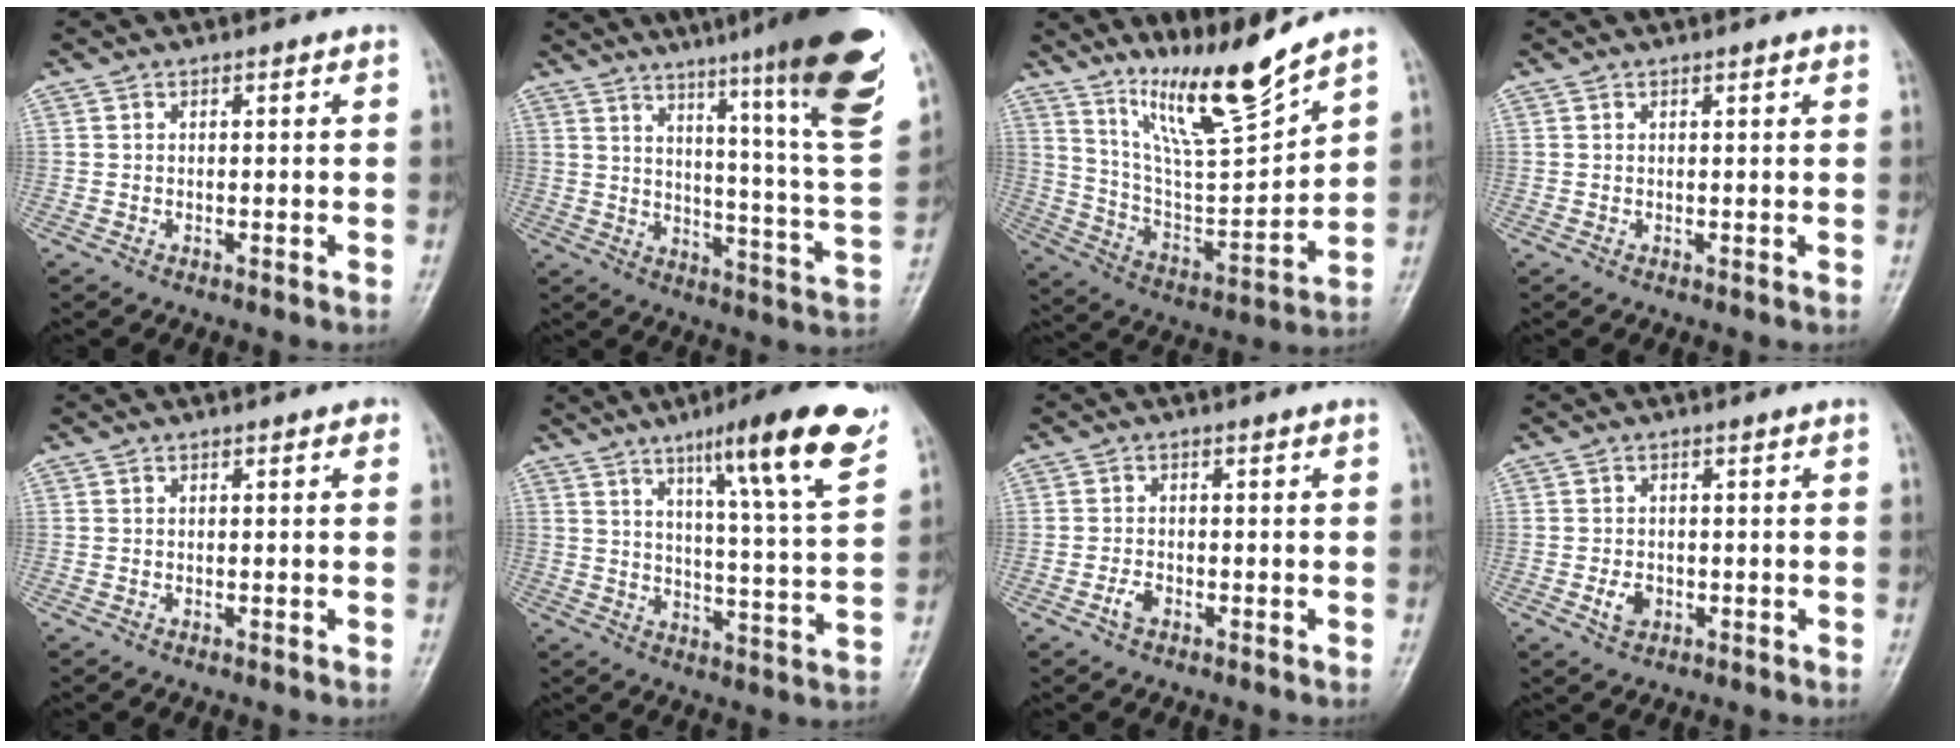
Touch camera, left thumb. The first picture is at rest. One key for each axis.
{"total": 25.4, "fx": 17.0, "fy": 0.9, "fz": 18.8, "tx": -0.247, "ty": -0.099, "tz": 0.232}
{"total": 14.8, "fx": 11.7, "fy": 0.9, "fz": 9.0, "tx": -0.139, "ty": -0.085, "tz": 0.223}
{"total": 0.9, "fx": 0.6, "fy": 0.1, "fz": 0.6, "tx": -0.007, "ty": 0.000, "tz": 0.008}
{"total": 0.6, "fx": 0.2, "fy": 0.3, "fz": 0.4, "tx": -0.001, "ty": 0.002, "tz": -0.001}
{"total": 18.3, "fx": 10.8, "fy": 1.9, "fz": 14.7, "tx": -0.193, "ty": -0.049, "tz": 0.156}
{"total": 2.0, "fx": -1.0, "fy": 1.1, "fz": 1.2, "tx": -0.028, "ty": 0.007, "tz": -0.021}
{"total": 2.7, "fx": -0.7, "fy": 2.0, "fz": 1.7, "tx": -0.027, "ty": 0.001, "tz": -0.010}